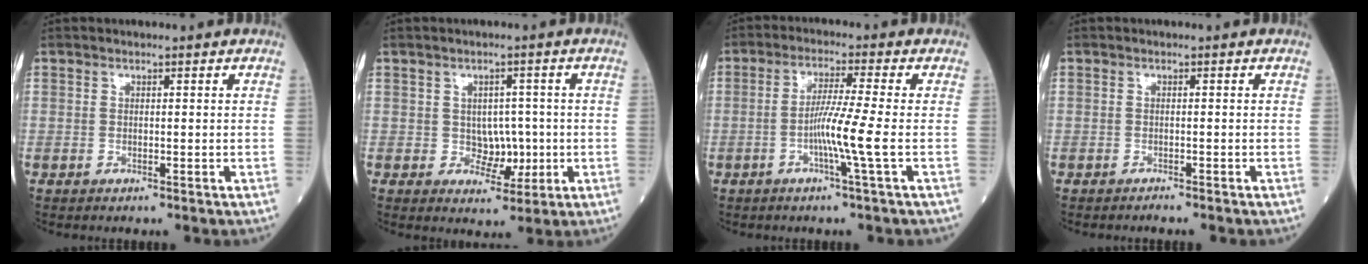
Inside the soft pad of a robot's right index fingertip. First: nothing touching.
{"total": 4.2, "force": [-0.3, 3.1, 2.8], "torque": [-0.031, 0.006, 0.005]}
{"total": 6.3, "force": [-1.6, -1.5, 5.9], "torque": [-0.111, -0.008, -0.036]}
{"total": 0.9, "force": [-0.9, -0.1, 0.2], "torque": [-0.008, 0.000, -0.014]}